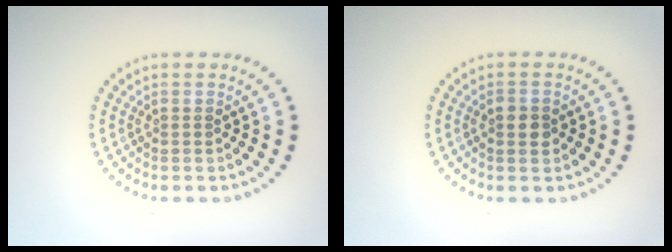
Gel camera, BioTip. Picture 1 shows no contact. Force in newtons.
{"total": 2.2, "press": 2.2, "slide": 0.1}